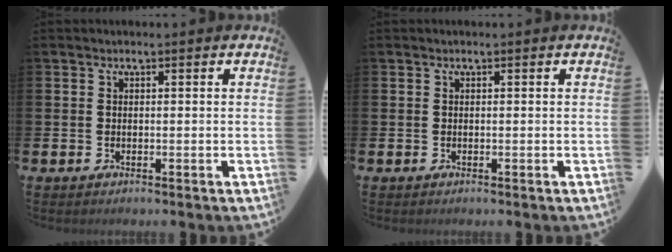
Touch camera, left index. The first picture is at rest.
{"total": 0.0}